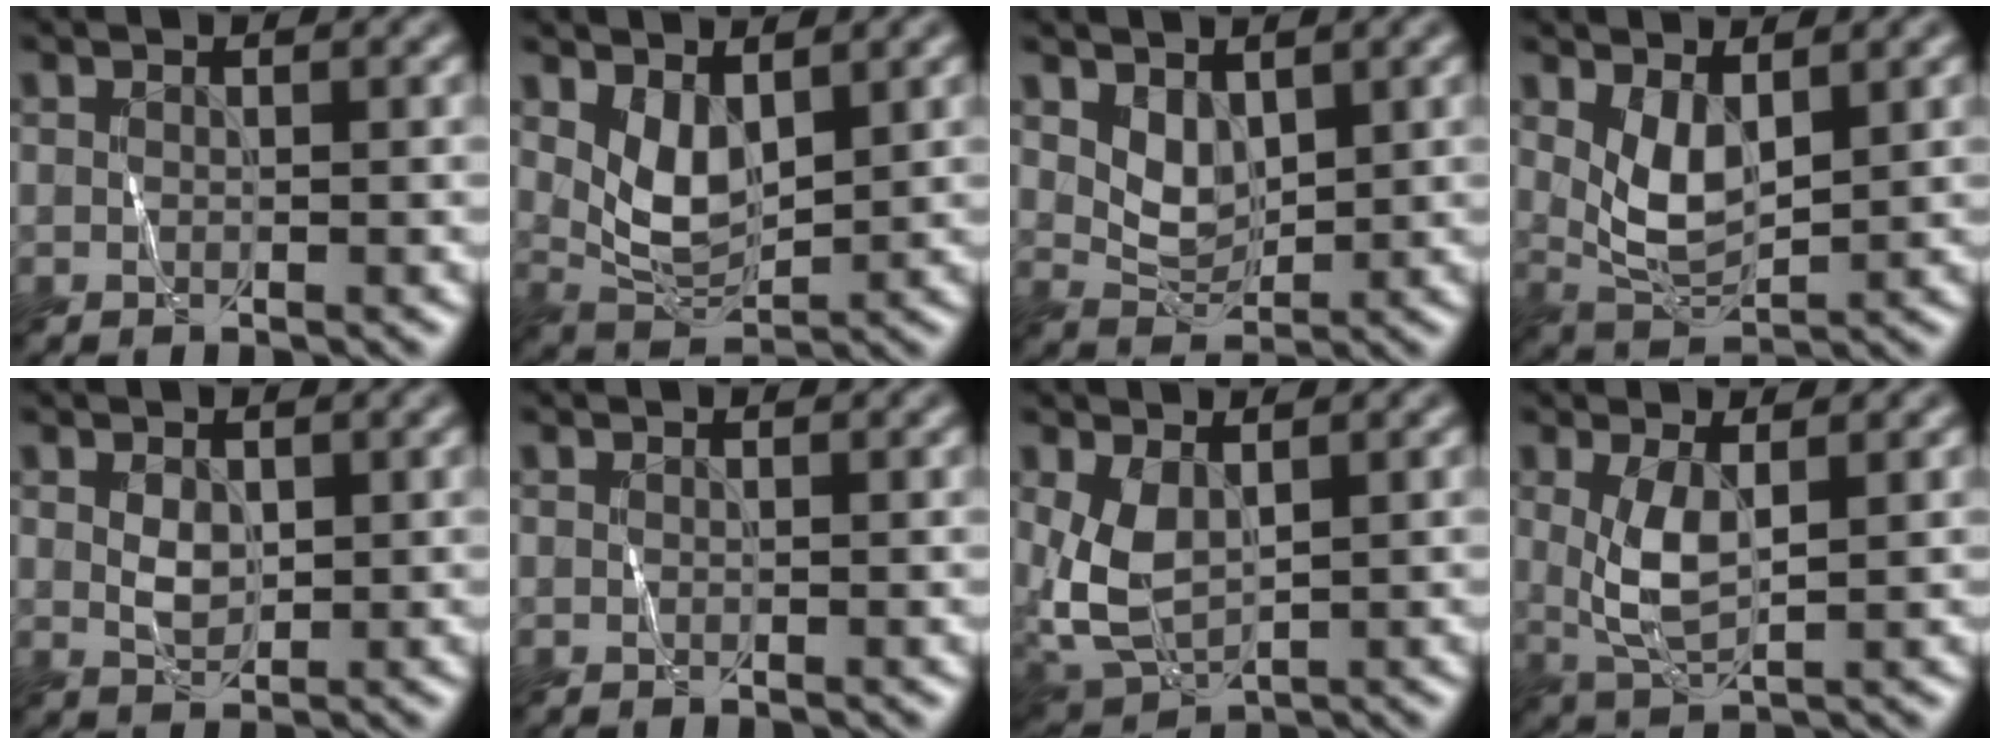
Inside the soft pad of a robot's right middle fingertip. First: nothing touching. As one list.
[{"total": 3.6, "force": [1.7, 1.9, 2.6], "torque": [-0.062, -0.009, 0.039]}, {"total": 2.3, "force": [1.4, 1.4, 1.2], "torque": [-0.031, -0.007, 0.035]}, {"total": 3.8, "force": [1.5, 1.8, 3.0], "torque": [-0.071, -0.008, 0.036]}, {"total": 1.5, "force": [0.5, 1.0, 0.9], "torque": [-0.026, -0.002, 0.017]}, {"total": 0.0}, {"total": 3.8, "force": [1.0, 2.2, 2.9], "torque": [-0.079, -0.004, 0.025]}, {"total": 3.4, "force": [0.7, 1.2, 3.1], "torque": [-0.075, -0.002, 0.021]}]